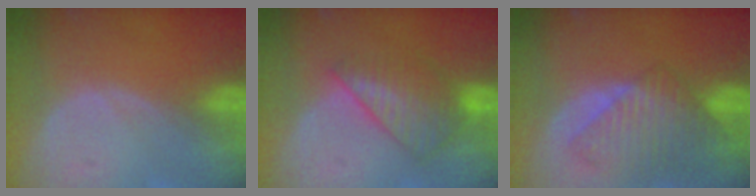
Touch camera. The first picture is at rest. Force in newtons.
{"total": 7.1, "press": 6.8, "slide": 1.9}
{"total": 9.5, "press": 8.4, "slide": 4.6}